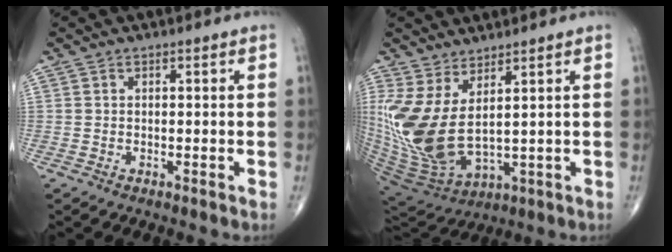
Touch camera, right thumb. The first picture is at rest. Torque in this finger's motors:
{"motor_torque": [-0.21, 1.01, 1.32, 0.30, 0.52]}